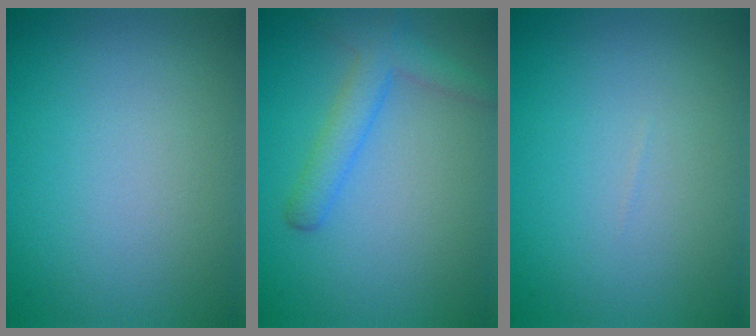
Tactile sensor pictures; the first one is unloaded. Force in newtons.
{"total": 3.0, "press": 3.0, "slide": 0.2}
{"total": 0.0}